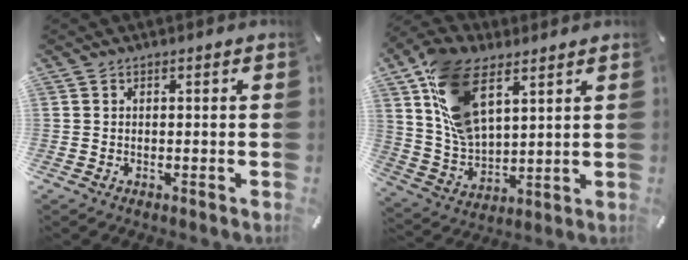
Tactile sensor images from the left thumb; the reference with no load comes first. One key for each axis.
{"total": 16.5, "fx": 8.1, "fy": 9.3, "fz": 11.0, "tx": -0.242, "ty": -0.020, "tz": 0.149}